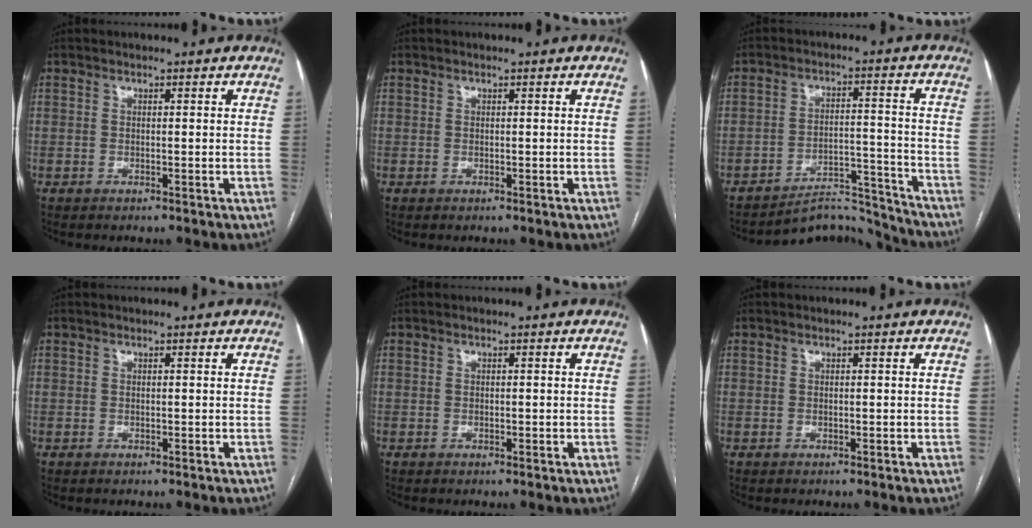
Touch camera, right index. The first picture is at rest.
{"total": 0.0}
{"total": 9.2, "force": [-9.1, 0.8, -1.0], "torque": [0.024, 0.042, -0.138]}
{"total": 0.0}
{"total": 0.5, "force": [-0.1, 0.3, 0.4], "torque": [-0.007, 0.000, 0.001]}
{"total": 0.0}